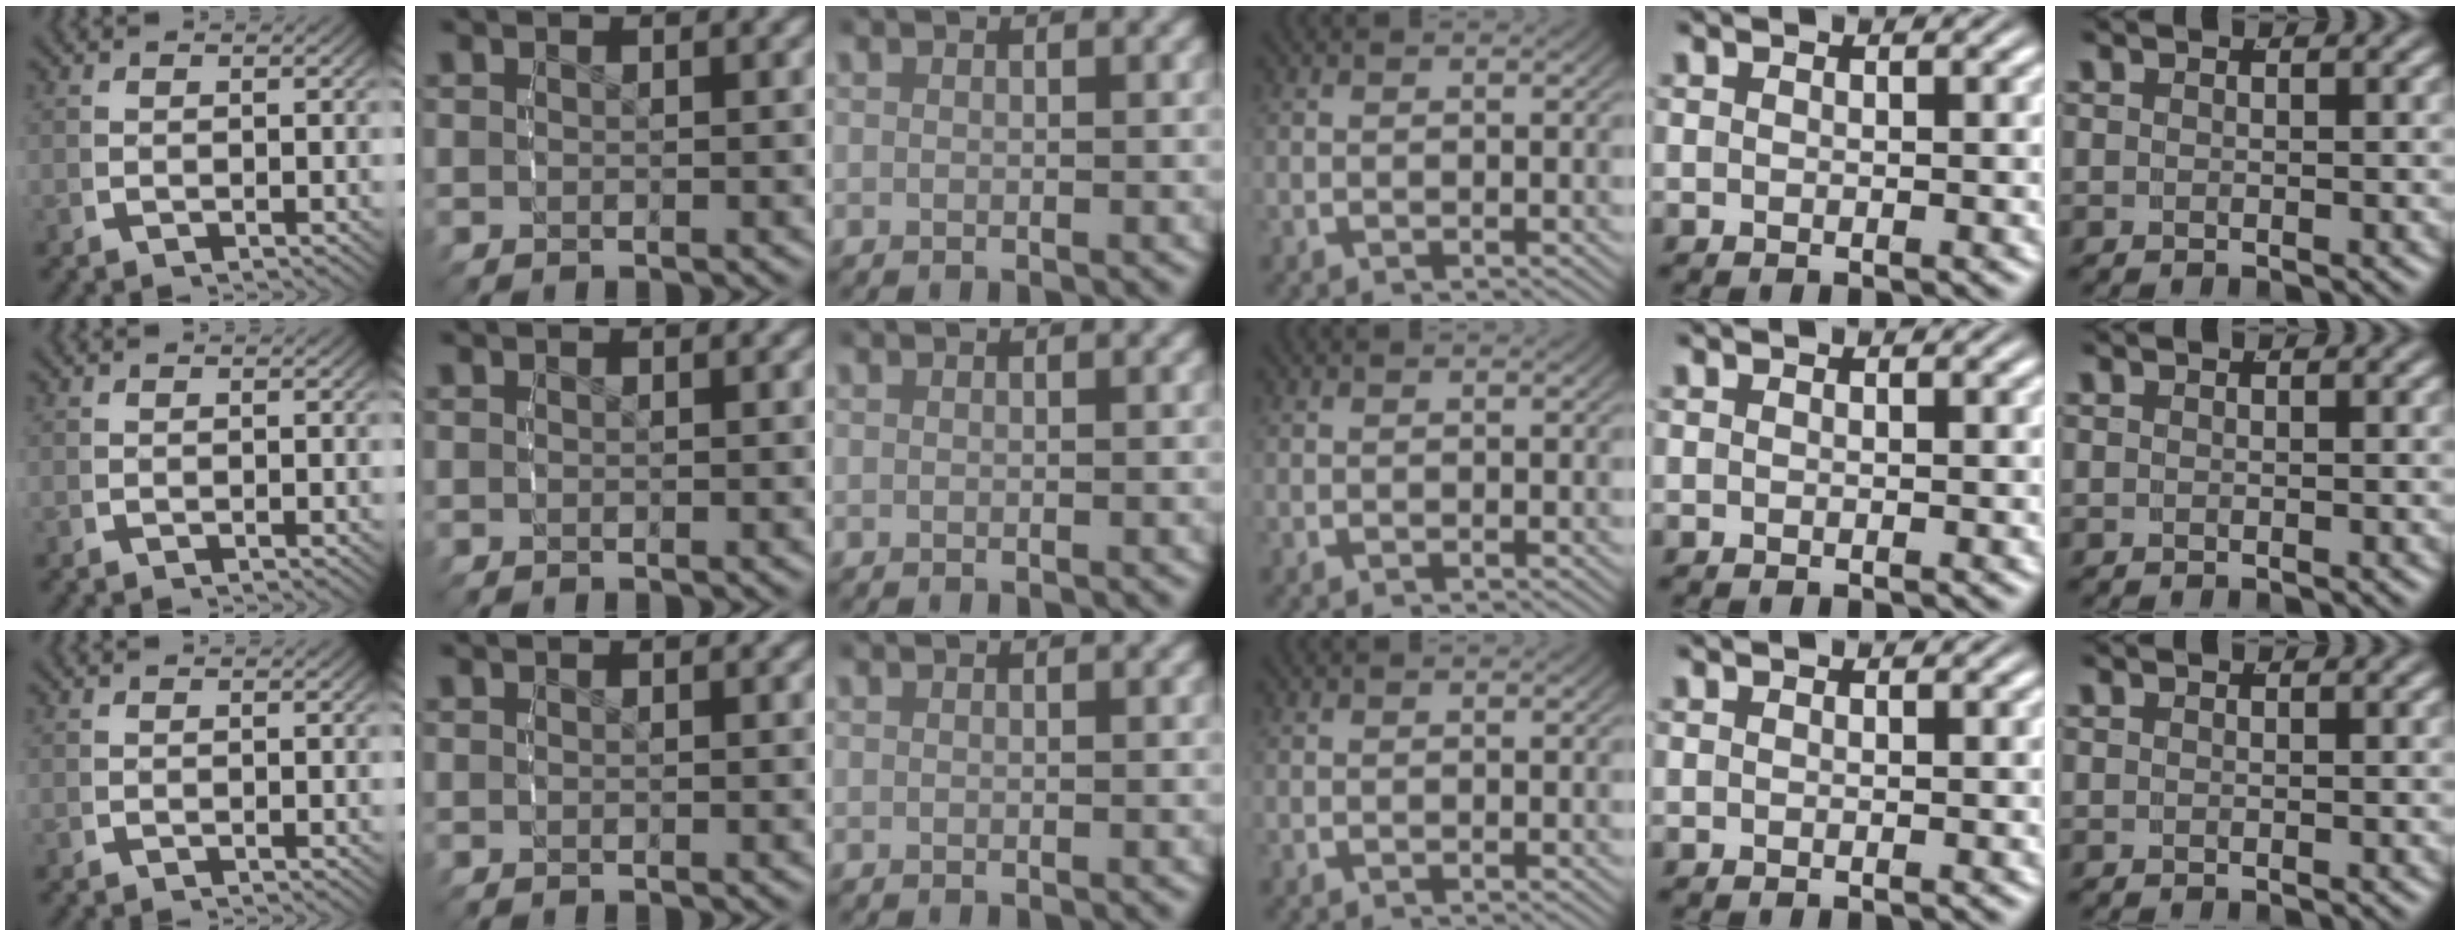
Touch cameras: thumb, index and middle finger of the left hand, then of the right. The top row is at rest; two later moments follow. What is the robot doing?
{"motion": "reach", "object": "markers"}